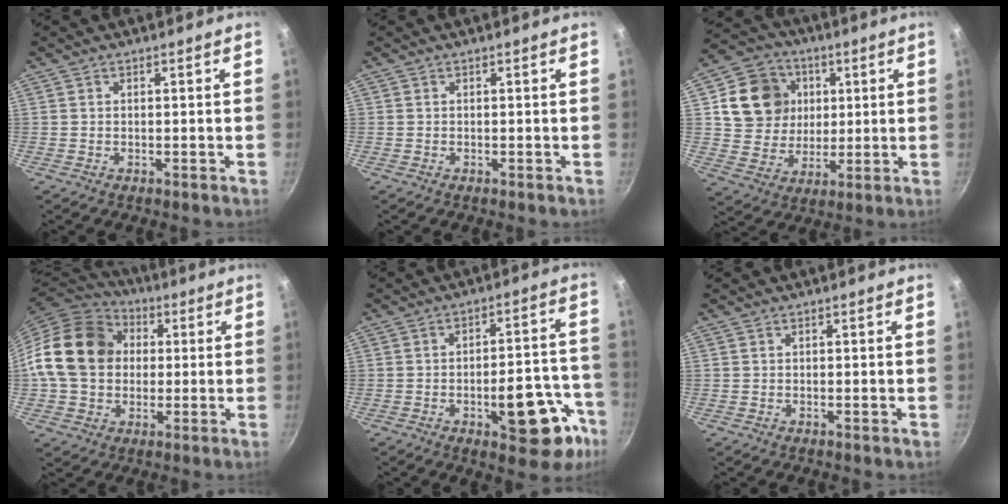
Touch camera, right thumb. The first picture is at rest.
{"total": 0.0}
{"total": 14.6, "force": [3.6, 12.8, 6.0], "torque": [-0.080, -0.002, 0.065]}
{"total": 18.4, "force": [2.1, 14.8, 10.6], "torque": [-0.170, 0.028, 0.027]}
{"total": 15.7, "force": [-6.8, 7.0, 12.2], "torque": [-0.100, 0.046, -0.085]}
{"total": 0.0}